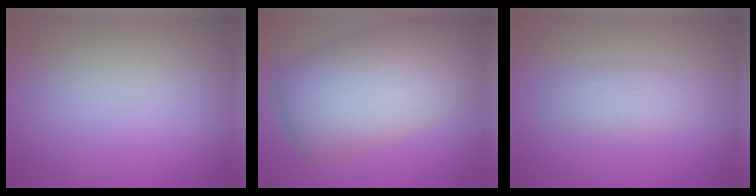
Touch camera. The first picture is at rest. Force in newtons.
{"total": 10.3, "press": 10.3, "slide": 0.6}
{"total": 2.0, "press": 2.0, "slide": 0.1}